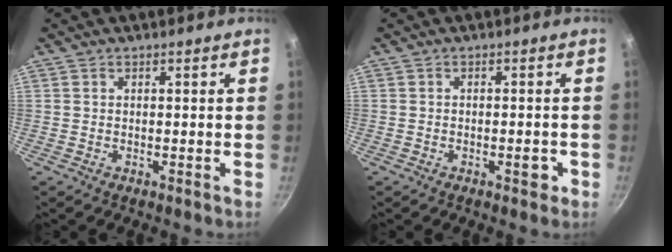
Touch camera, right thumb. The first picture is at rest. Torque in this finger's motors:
{"motor_torque": [1.41, 0.92, 0.93, -1.03, 0.44]}